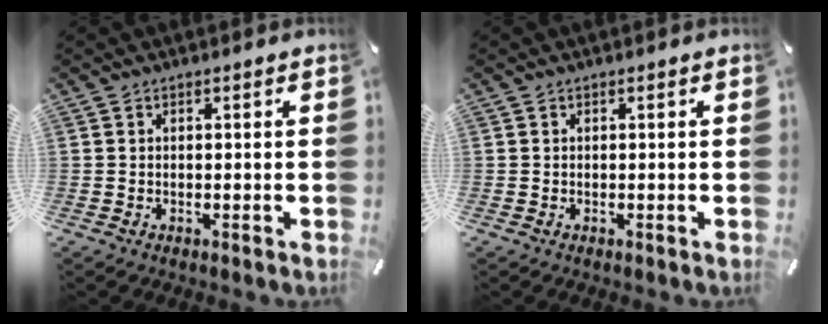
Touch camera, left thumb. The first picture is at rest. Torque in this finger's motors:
{"motor_torque": [0.00, 0.00, -0.01, 0.01, 0.00]}